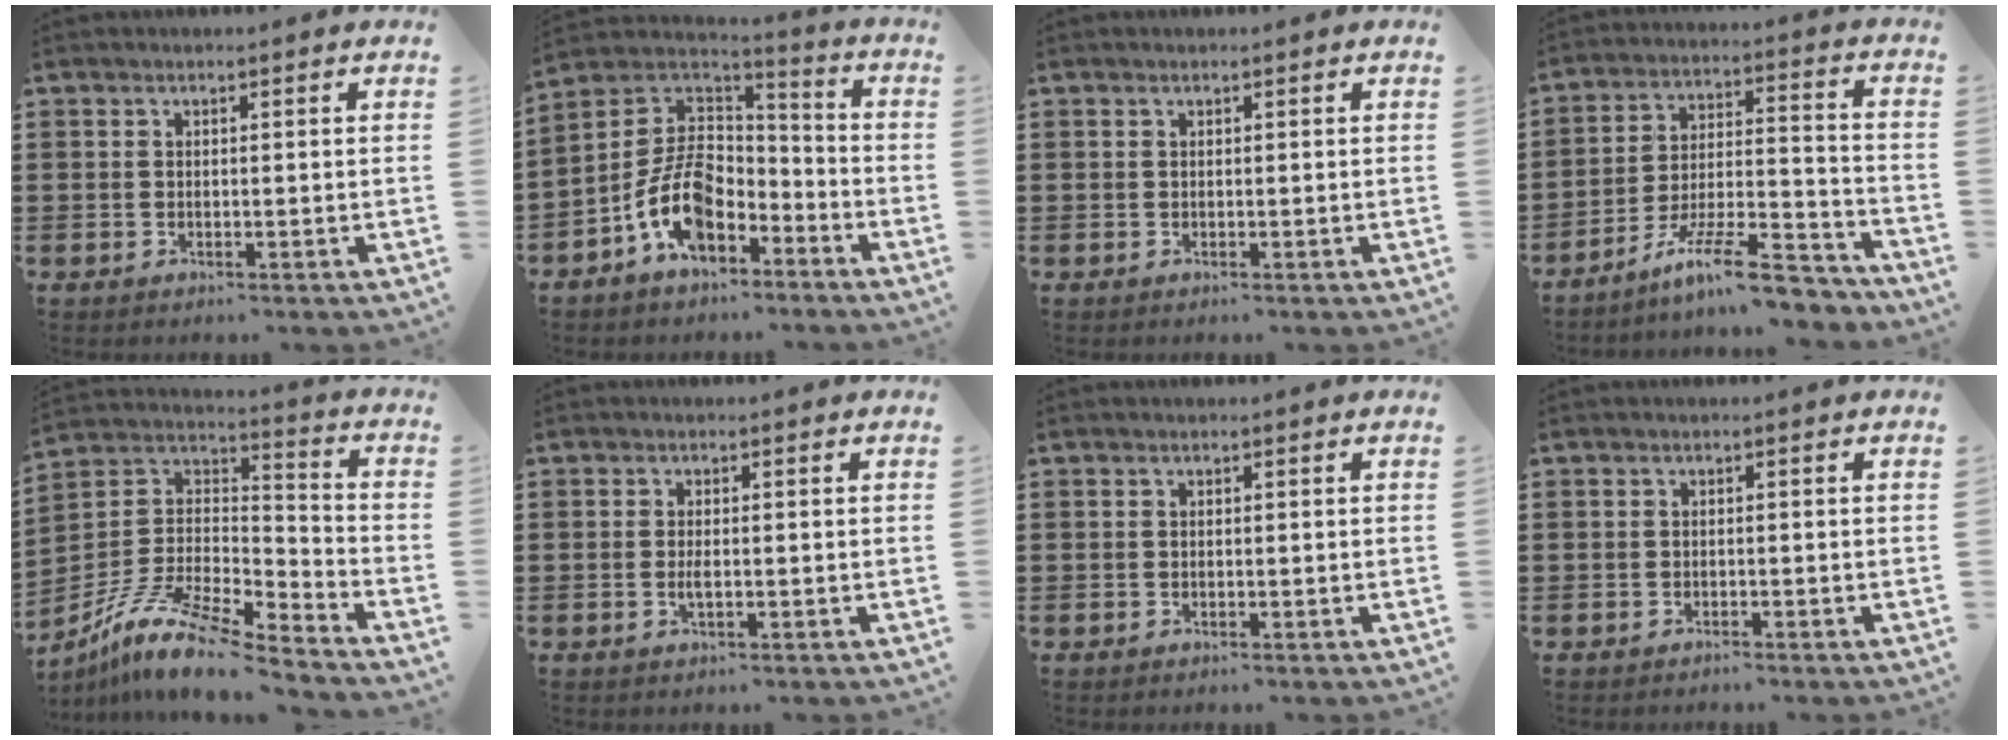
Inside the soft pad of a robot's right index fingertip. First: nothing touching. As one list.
[{"total": 10.8, "force": [-4.9, 6.6, 7.0], "torque": [-0.168, 0.007, -0.101]}, {"total": 0.0}, {"total": 11.9, "force": [-9.4, 1.5, 7.2], "torque": [-0.119, 0.025, -0.176]}, {"total": 11.8, "force": [-9.5, 2.1, 6.7], "torque": [-0.141, 0.012, -0.189]}, {"total": 1.5, "force": [-0.2, 0.4, 1.4], "torque": [-0.033, -0.004, -0.006]}, {"total": 0.0}, {"total": 0.6, "force": [-0.6, 0.0, 0.0], "torque": [-0.003, -0.003, -0.011]}]